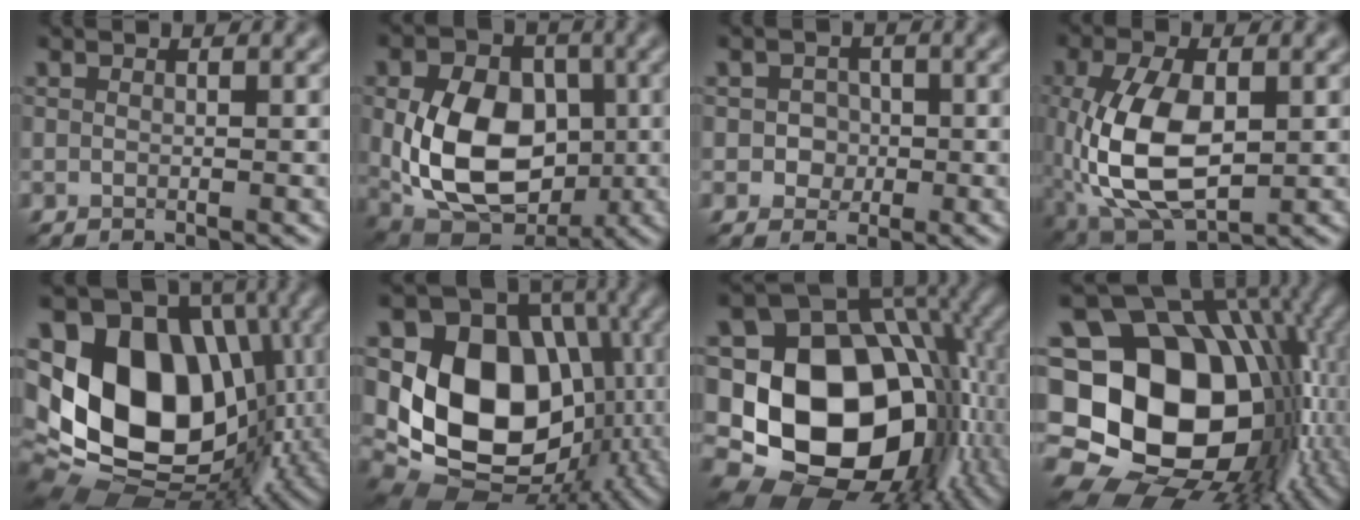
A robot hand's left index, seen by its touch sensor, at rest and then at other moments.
{"total": 11.5, "force": [-0.7, 8.2, 8.0], "torque": [-0.153, -0.018, -0.004]}
{"total": 1.9, "force": [-0.3, 1.7, 0.6], "torque": [0.004, 0.000, -0.012]}
{"total": 9.5, "force": [-0.8, 5.1, 8.0], "torque": [-0.178, -0.007, -0.012]}
{"total": 16.0, "force": [-0.8, 11.5, 11.1], "torque": [-0.197, -0.001, -0.019]}
{"total": 14.1, "force": [-0.8, 11.0, 8.8], "torque": [-0.146, -0.014, -0.022]}
{"total": 17.1, "force": [-2.2, 12.6, 11.3], "torque": [-0.167, -0.015, -0.029]}
{"total": 20.0, "force": [-1.7, 15.6, 12.4], "torque": [-0.198, -0.009, -0.029]}